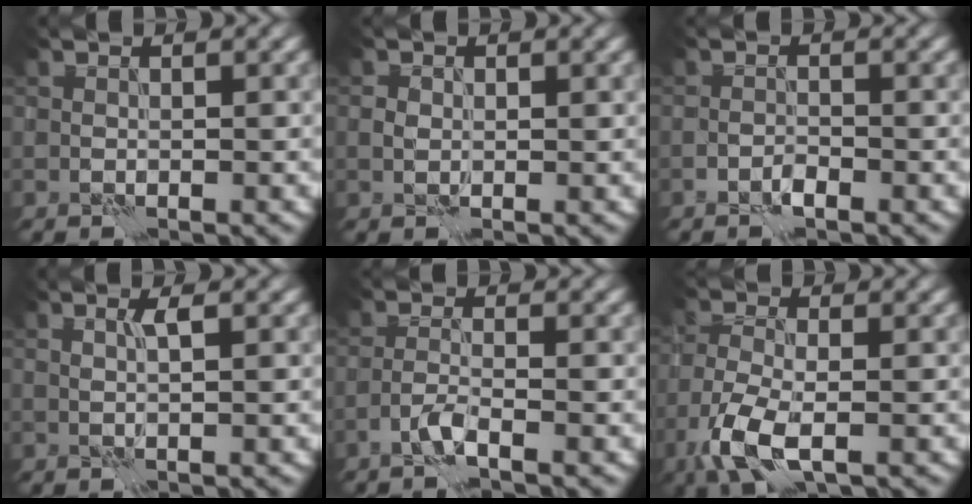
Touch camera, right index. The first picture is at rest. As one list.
[{"total": 0.9, "force": [0.2, 0.7, 0.5], "torque": [-0.011, -0.002, 0.003]}, {"total": 1.0, "force": [-0.8, 0.0, 0.5], "torque": [-0.009, 0.004, -0.016]}, {"total": 1.0, "force": [0.7, -0.7, 0.5], "torque": [-0.010, 0.001, 0.012]}, {"total": 1.6, "force": [-1.1, -0.2, 1.1], "torque": [-0.026, 0.004, -0.026]}, {"total": 5.4, "force": [-2.6, 2.0, 4.2], "torque": [-0.099, -0.009, -0.059]}]